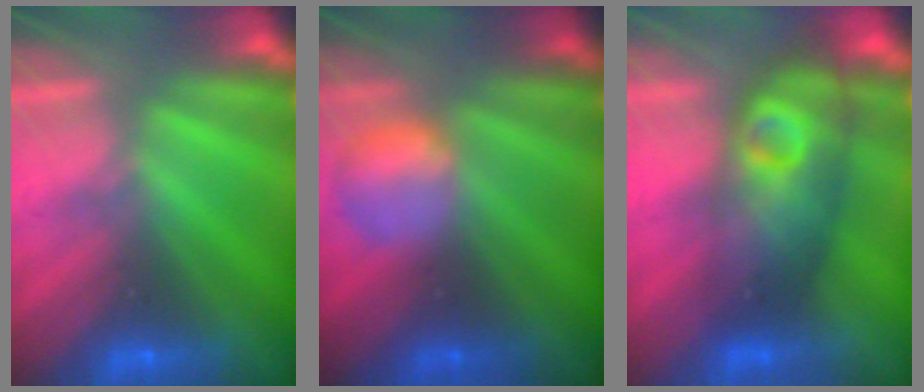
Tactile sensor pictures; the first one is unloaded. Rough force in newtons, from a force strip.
{"total": 2.4}
{"total": 4.0}